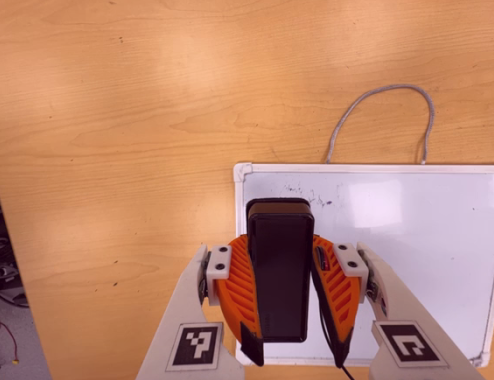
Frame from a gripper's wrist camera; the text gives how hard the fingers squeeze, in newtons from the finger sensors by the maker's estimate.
{"total": 9.3, "left": 7.5, "right": 11.0}